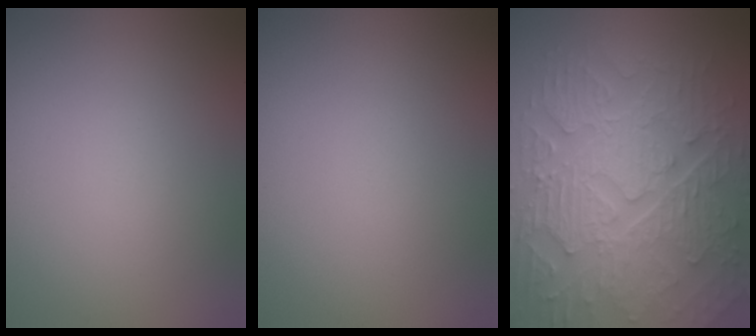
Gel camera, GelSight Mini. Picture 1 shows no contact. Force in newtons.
{"total": 0.0}
{"total": 10.4, "press": 7.0, "slide": 7.7}